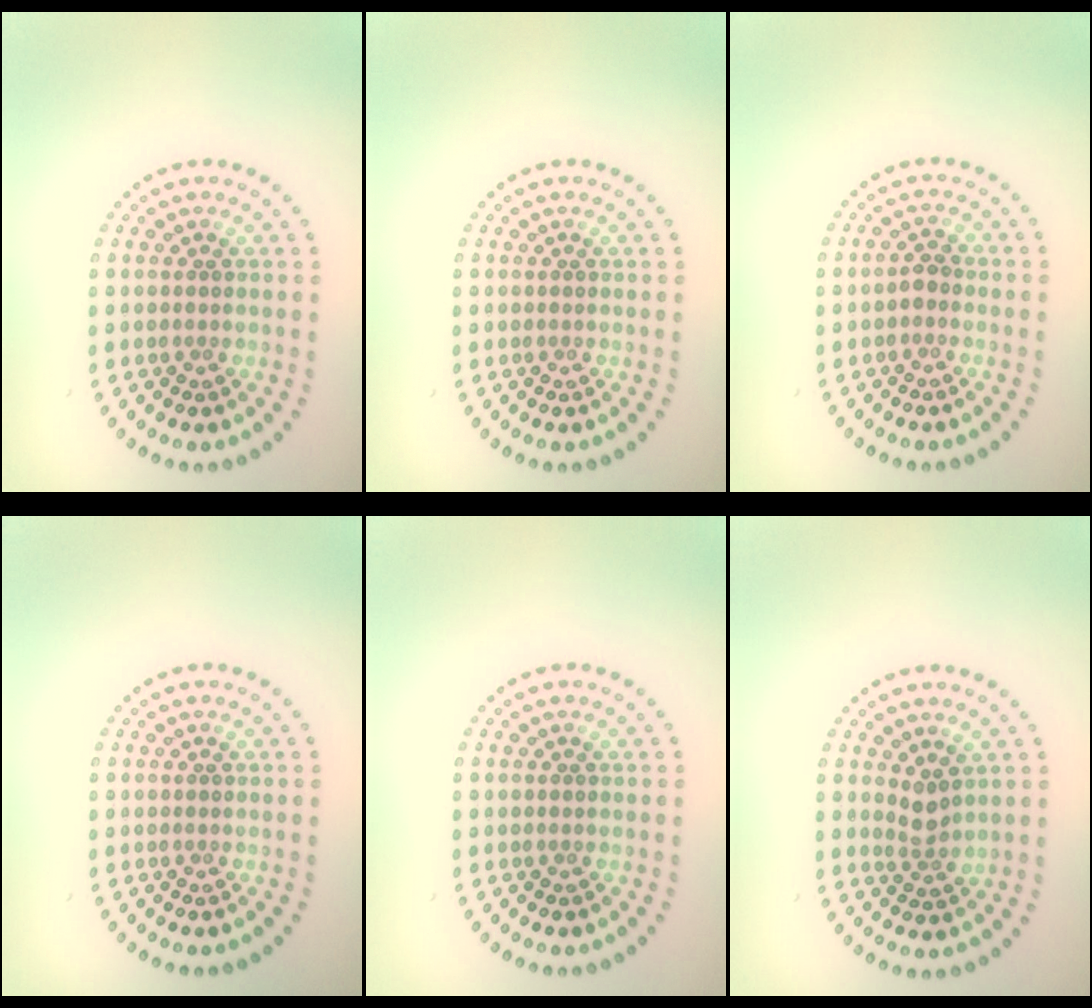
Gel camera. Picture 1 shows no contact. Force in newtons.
{"total": 0.0}
{"total": 0.9, "press": 0.8, "slide": 0.3}
{"total": 0.0}
{"total": 0.0}
{"total": 1.6, "press": 1.2, "slide": 1.0}